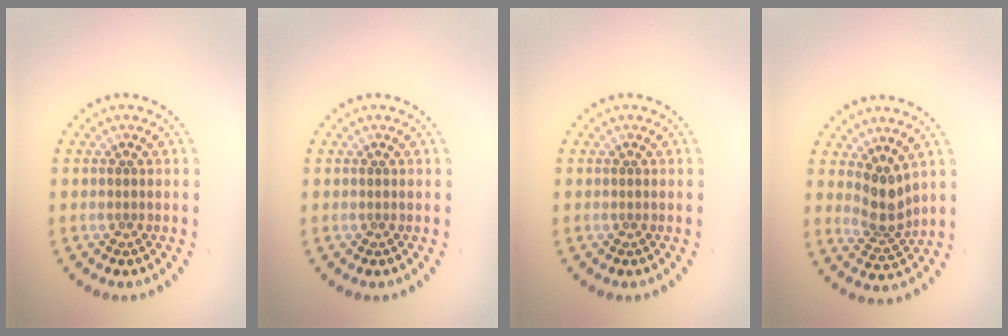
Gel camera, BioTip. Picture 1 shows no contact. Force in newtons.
{"total": 0.0}
{"total": 0.0}
{"total": 2.9, "press": 2.2, "slide": 1.9}